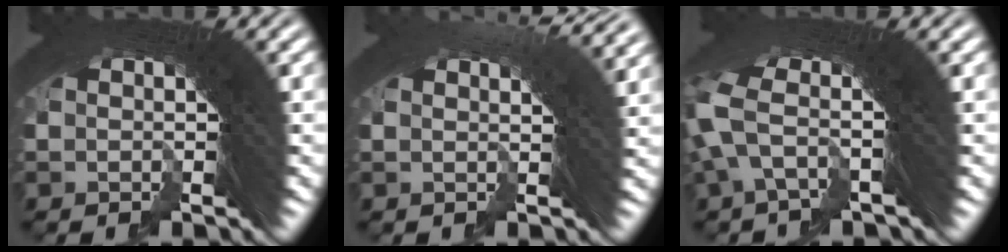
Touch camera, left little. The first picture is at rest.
{"total": 4.7, "force": [3.1, 0.3, 3.5], "torque": [-0.024, 0.021, 0.036]}
{"total": 3.3, "force": [0.8, 0.8, 3.0], "torque": [-0.069, -0.007, 0.016]}